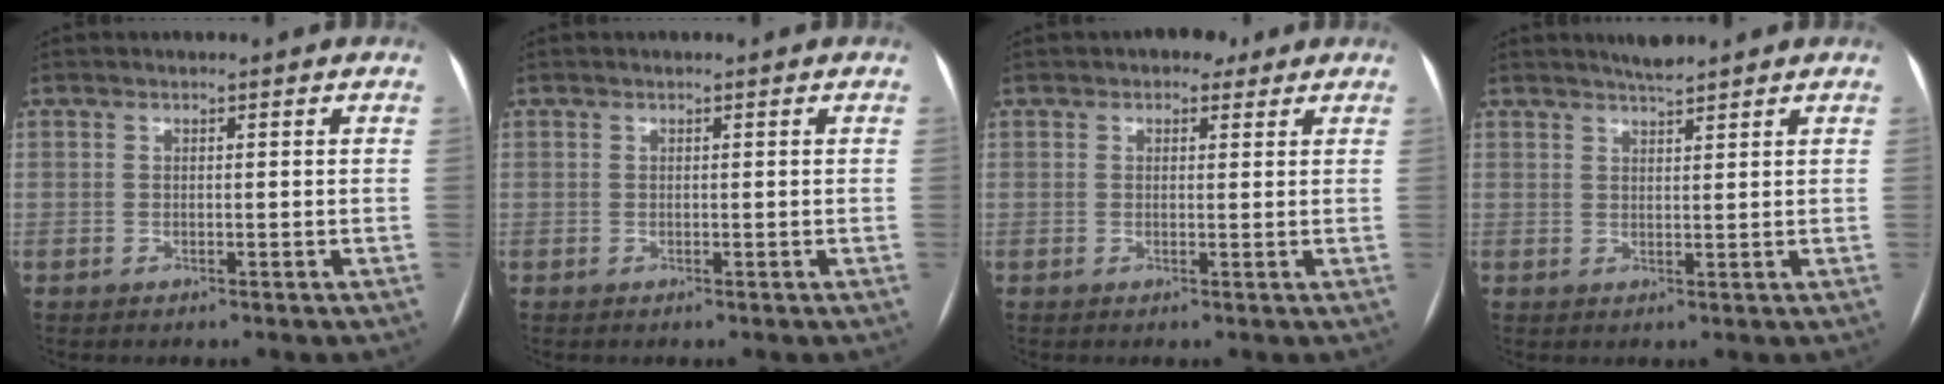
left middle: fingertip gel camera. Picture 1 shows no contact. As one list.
[{"total": 0.0}, {"total": 2.7, "force": [1.8, 1.7, 1.1], "torque": [-0.013, 0.012, 0.021]}, {"total": 2.5, "force": [2.3, 0.0, 0.9], "torque": [-0.019, 0.004, 0.040]}]